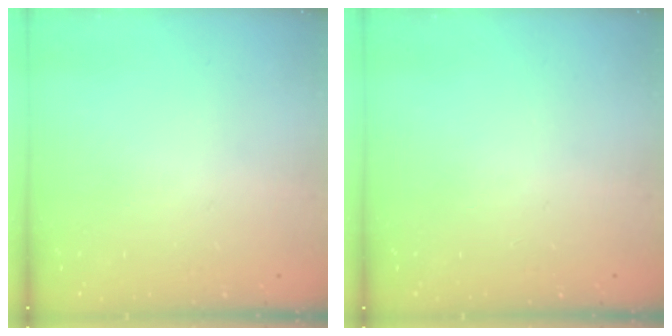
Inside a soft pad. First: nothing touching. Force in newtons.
{"total": 0.0}